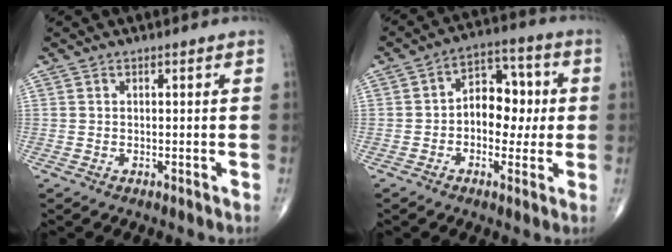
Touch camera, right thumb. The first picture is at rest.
{"total": 10.2, "force": [0.0, 7.0, 7.4], "torque": [-0.064, 0.028, -0.010]}